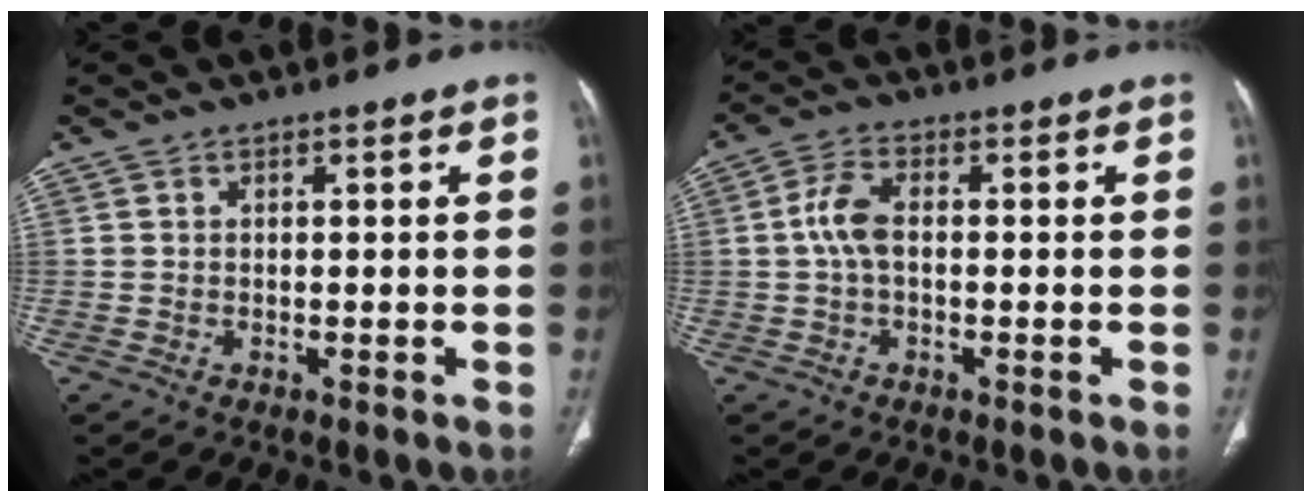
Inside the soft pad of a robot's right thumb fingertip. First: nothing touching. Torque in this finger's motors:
{"motor_torque": [0.01, 0.01, 0.39, -0.30, 0.01]}